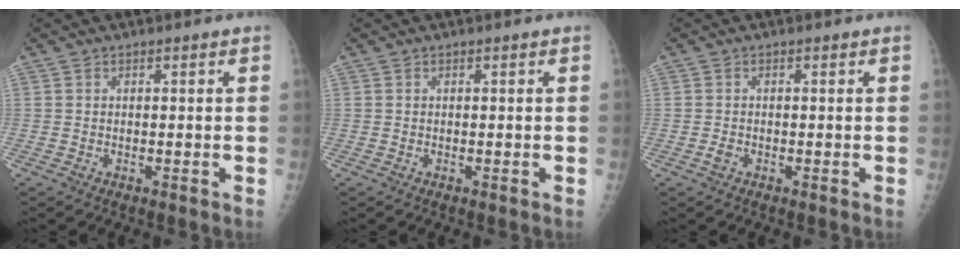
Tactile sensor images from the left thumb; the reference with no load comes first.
{"total": 0.0}
{"total": 1.0, "force": [-0.4, 0.7, 0.7], "torque": [-0.015, -0.001, -0.008]}